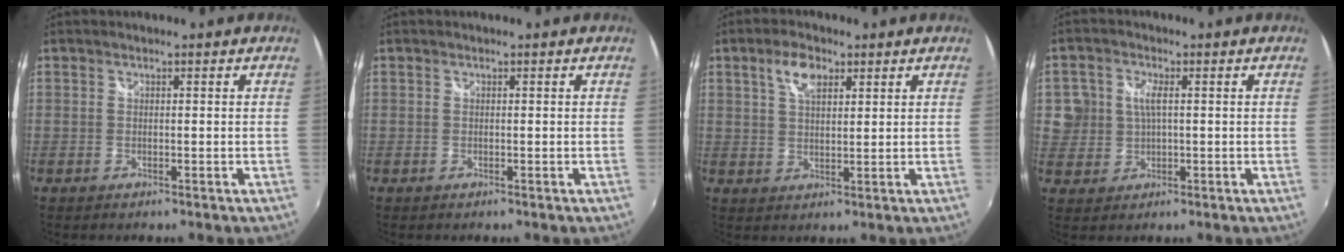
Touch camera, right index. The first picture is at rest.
{"total": 0.0}
{"total": 5.3, "force": [2.8, 2.6, 3.7], "torque": [-0.066, 0.009, 0.050]}
{"total": 5.6, "force": [0.4, 4.8, 2.8], "torque": [-0.060, 0.007, 0.012]}